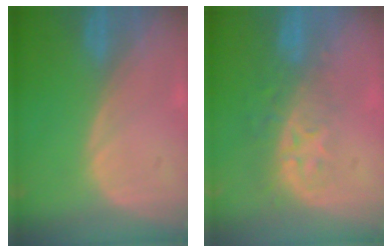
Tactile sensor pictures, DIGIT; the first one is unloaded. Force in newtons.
{"total": 8.6, "press": 7.0, "slide": 4.9}